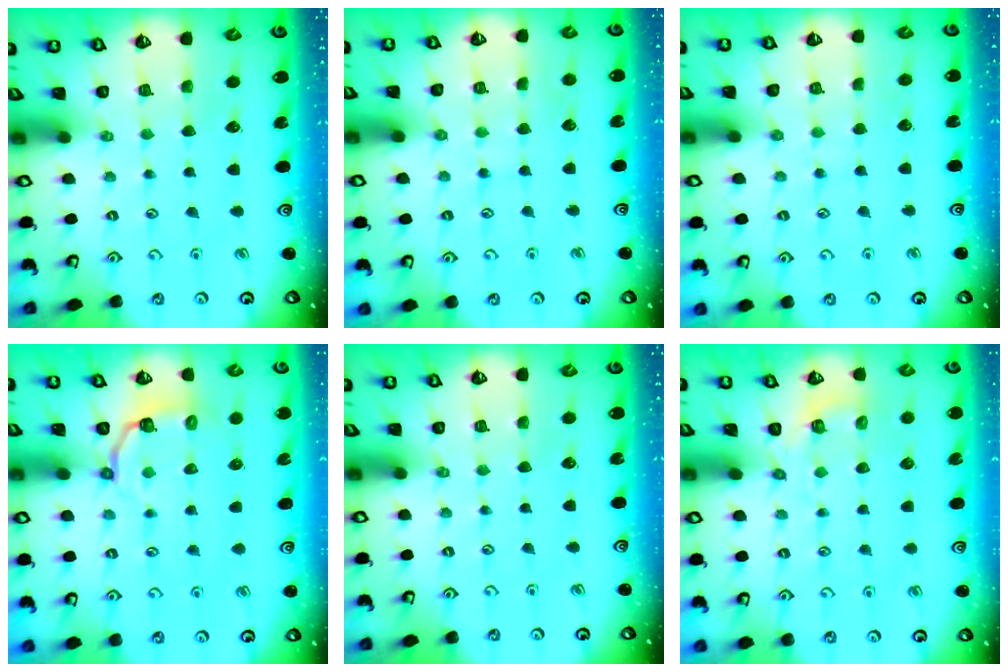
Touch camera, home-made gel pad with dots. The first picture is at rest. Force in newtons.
{"total": 5.7, "press": 5.6, "slide": 0.6}
{"total": 4.9, "press": 4.9, "slide": 0.4}
{"total": 4.0, "press": 2.6, "slide": 3.0}
{"total": 0.0}
{"total": 2.8, "press": 2.2, "slide": 1.8}